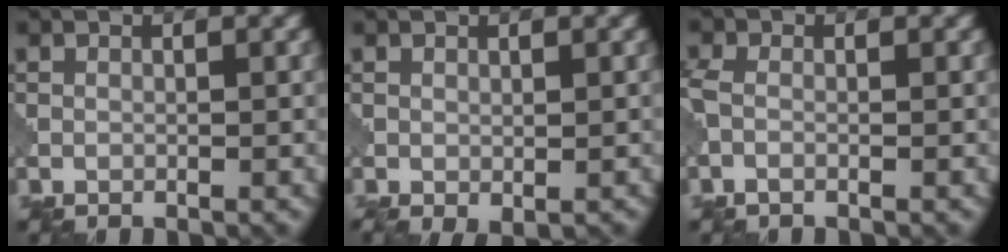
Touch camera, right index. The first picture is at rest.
{"total": 1.2, "force": [-0.3, 0.6, 1.0], "torque": [-0.022, -0.009, -0.001]}
{"total": 1.9, "force": [-0.5, 1.1, 1.5], "torque": [-0.039, 0.000, -0.019]}